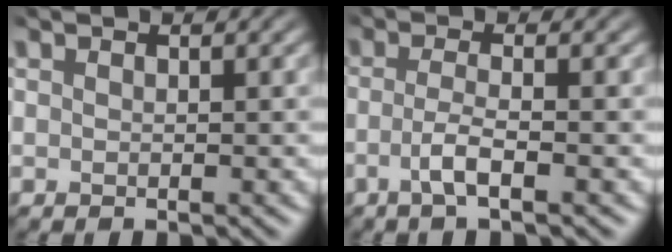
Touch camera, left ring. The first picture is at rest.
{"total": 3.0, "force": [-1.7, 0.7, 2.3], "torque": [-0.046, -0.008, -0.026]}